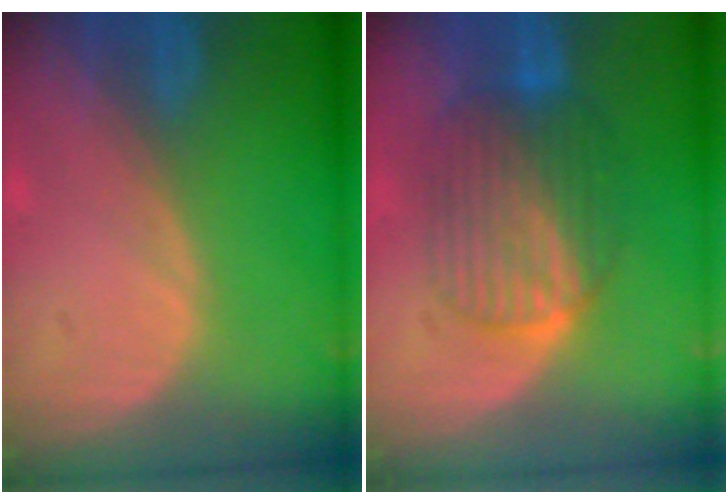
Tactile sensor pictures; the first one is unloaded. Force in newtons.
{"total": 7.7, "press": 7.7, "slide": 0.2}